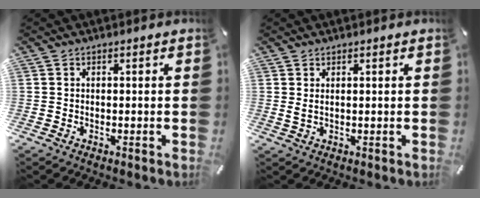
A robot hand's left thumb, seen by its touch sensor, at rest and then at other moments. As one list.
[{"total": 1.5, "force": [0.8, 0.3, 1.3], "torque": [-0.033, -0.002, 0.011]}]